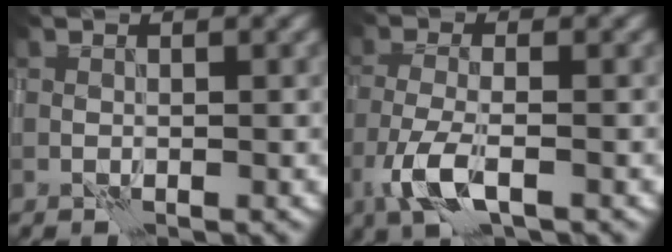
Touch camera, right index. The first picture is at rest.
{"total": 4.3, "force": [-2.1, 1.6, 3.4], "torque": [-0.075, -0.005, -0.047]}